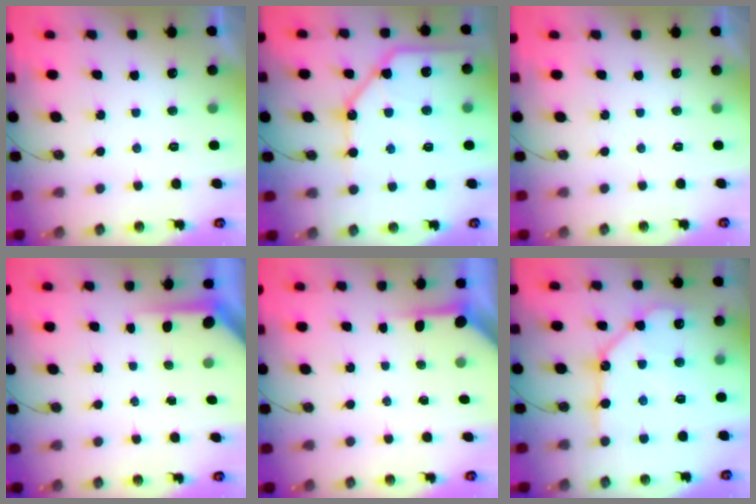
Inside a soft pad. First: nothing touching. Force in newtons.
{"total": 15.4, "press": 15.2, "slide": 2.2}
{"total": 0.0}
{"total": 4.5, "press": 4.5, "slide": 0.4}
{"total": 3.5, "press": 3.5, "slide": 0.4}
{"total": 13.3, "press": 13.3, "slide": 1.0}